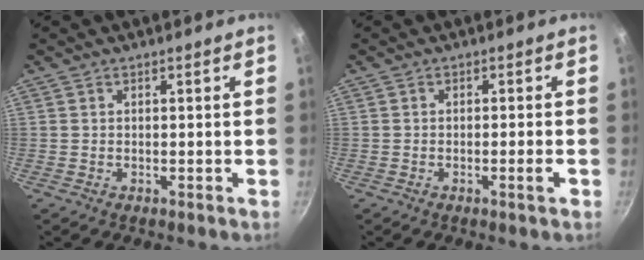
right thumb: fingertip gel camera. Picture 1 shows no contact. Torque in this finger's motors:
{"motor_torque": [0.09, -0.26, -0.14, 0.63, -0.04]}